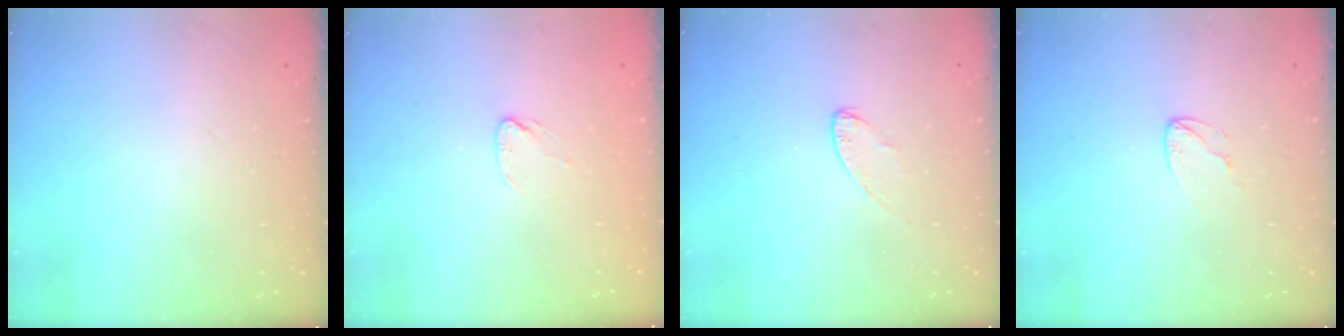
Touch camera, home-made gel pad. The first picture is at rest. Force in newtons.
{"total": 2.7, "press": 2.7, "slide": 0.2}
{"total": 4.3, "press": 4.3, "slide": 0.4}
{"total": 3.7, "press": 3.7, "slide": 0.3}